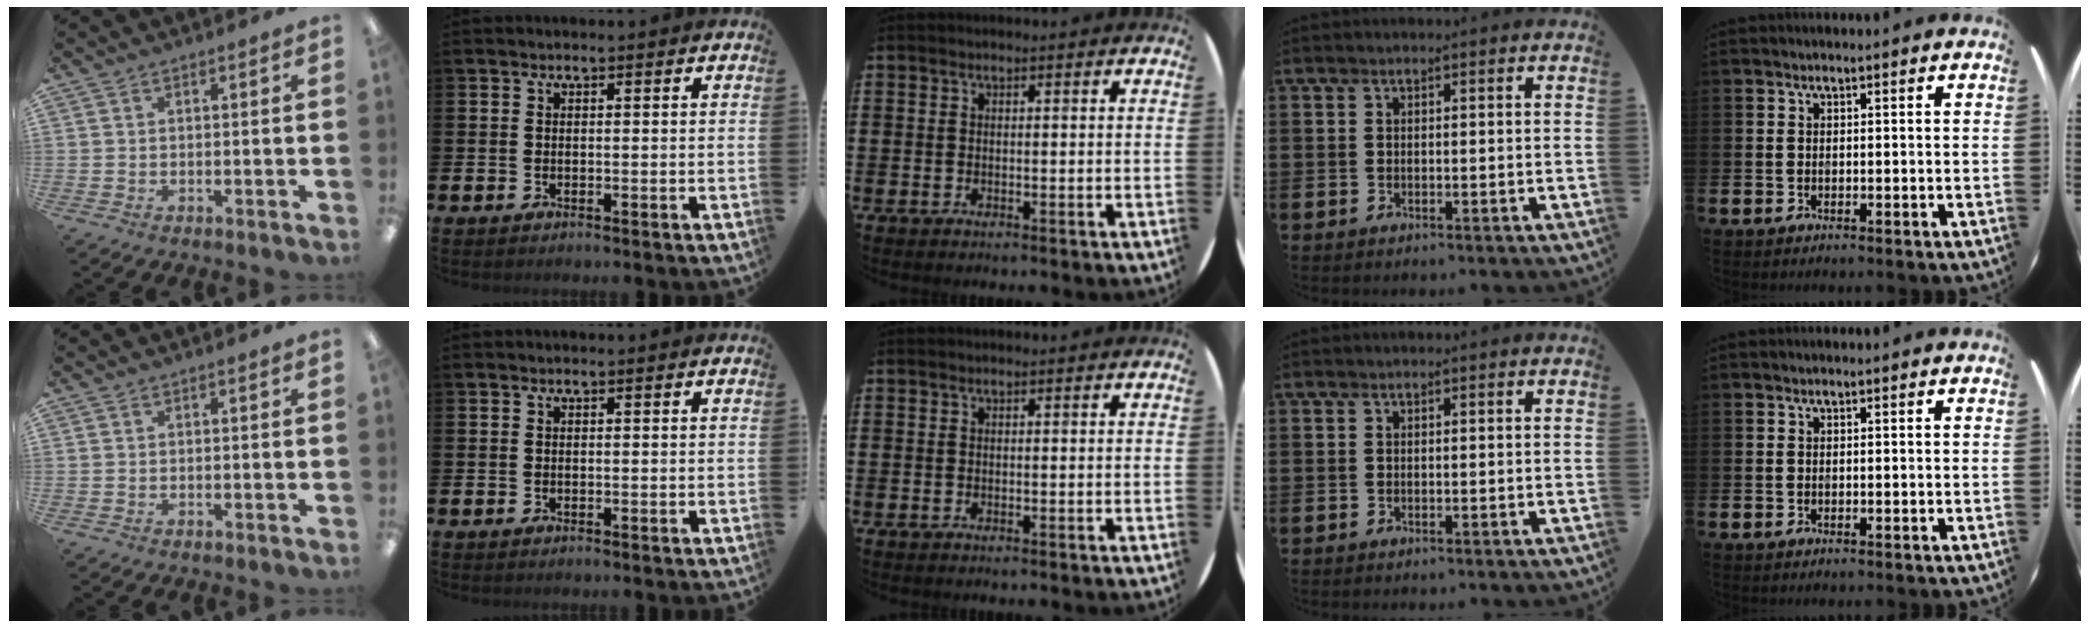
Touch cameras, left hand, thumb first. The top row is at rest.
{}